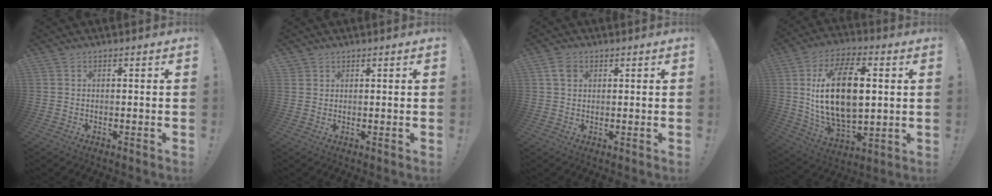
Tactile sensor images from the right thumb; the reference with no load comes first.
{"total": 1.7, "force": [1.3, 1.2, 0.1], "torque": [-0.001, -0.005, 0.024]}
{"total": 3.5, "force": [1.4, 2.6, 1.9], "torque": [-0.028, 0.003, 0.026]}
{"total": 22.1, "force": [3.3, 12.0, 18.3], "torque": [-0.325, -0.007, 0.053]}